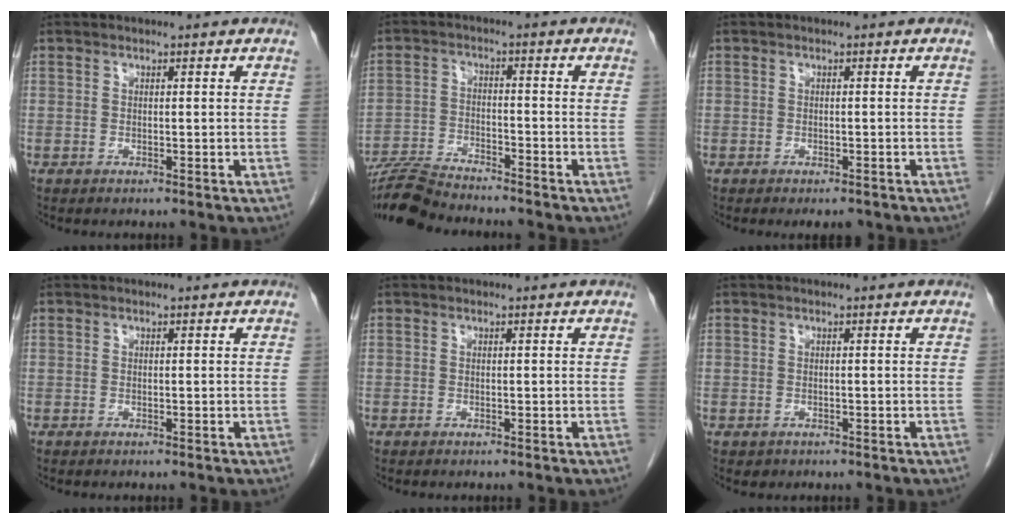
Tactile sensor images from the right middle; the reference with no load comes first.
{"total": 9.0, "force": [-8.6, 0.3, 2.6], "torque": [-0.043, -0.014, -0.155]}
{"total": 2.2, "force": [-1.6, 1.2, 0.9], "torque": [-0.007, 0.001, -0.015]}
{"total": 0.0}
{"total": 0.0}
{"total": 0.7, "force": [-0.3, 0.6, 0.1], "torque": [-0.005, 0.003, 0.001]}